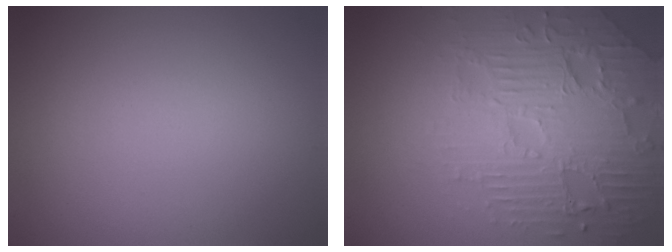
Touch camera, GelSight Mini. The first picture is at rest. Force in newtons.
{"total": 6.5, "press": 5.1, "slide": 4.0}